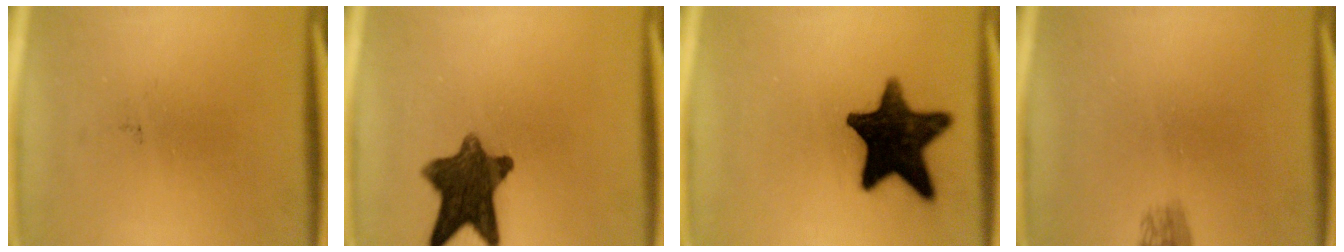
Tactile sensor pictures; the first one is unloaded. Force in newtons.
{"total": 11.0}
{"total": 15.5}
{"total": 1.6}